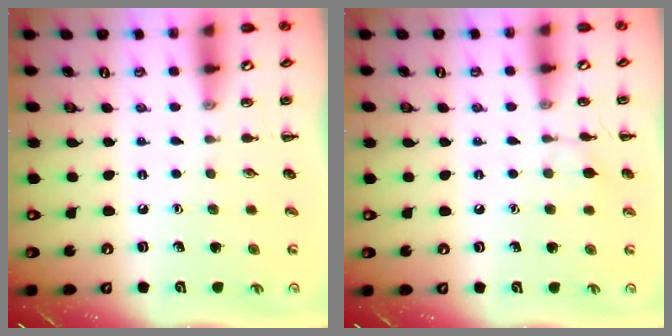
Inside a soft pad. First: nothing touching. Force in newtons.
{"total": 6.6, "press": 6.4, "slide": 1.7}